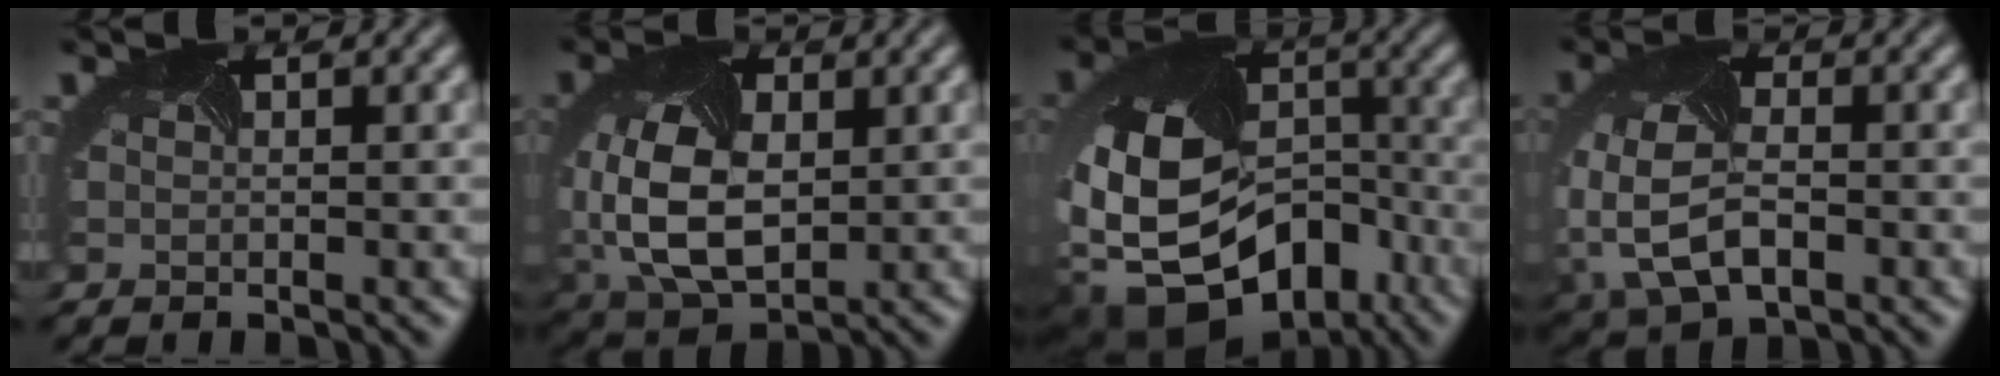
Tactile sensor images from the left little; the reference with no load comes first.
{"total": 8.0, "force": [-0.5, 5.5, 5.8], "torque": [-0.160, -0.016, 0.002]}
{"total": 16.6, "force": [-6.6, 12.5, 8.7], "torque": [-0.183, -0.045, -0.084]}
{"total": 6.5, "force": [-2.1, 4.3, 4.4], "torque": [-0.123, -0.016, -0.038]}